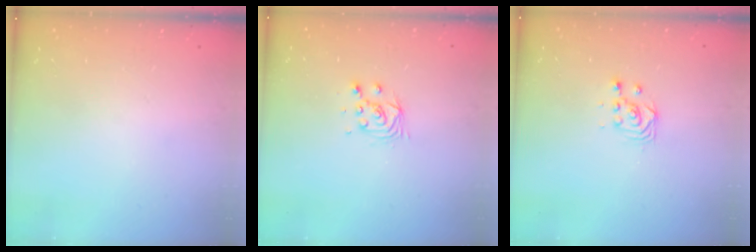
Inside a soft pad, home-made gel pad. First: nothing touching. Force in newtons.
{"total": 5.5, "press": 5.5, "slide": 0.5}
{"total": 3.4, "press": 3.4, "slide": 0.2}